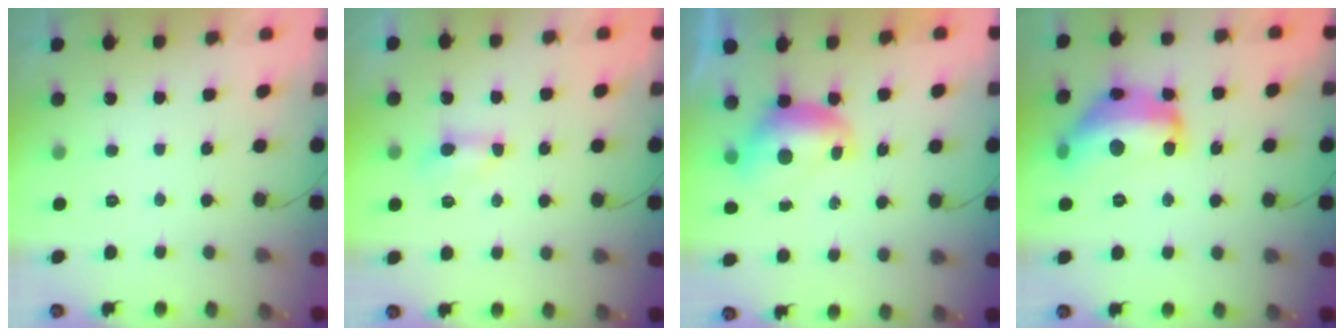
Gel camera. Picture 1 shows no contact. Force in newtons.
{"total": 4.5, "press": 4.5, "slide": 0.8}
{"total": 8.0, "press": 8.0, "slide": 0.3}
{"total": 17.3, "press": 17.3, "slide": 0.9}